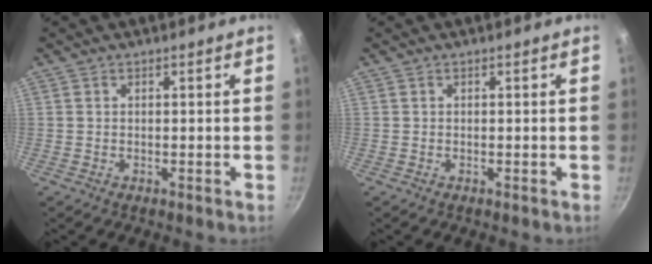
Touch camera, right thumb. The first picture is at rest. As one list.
[{"total": 0.0}]